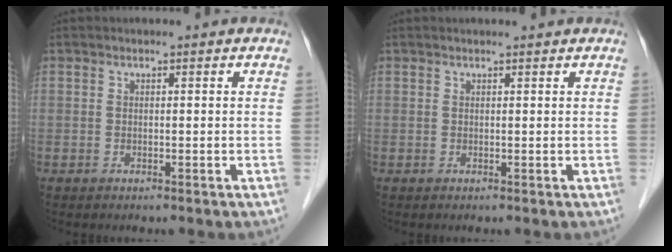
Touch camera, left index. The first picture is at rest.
{"total": 1.5, "force": [1.5, -0.1, 0.4], "torque": [-0.005, 0.007, 0.020]}